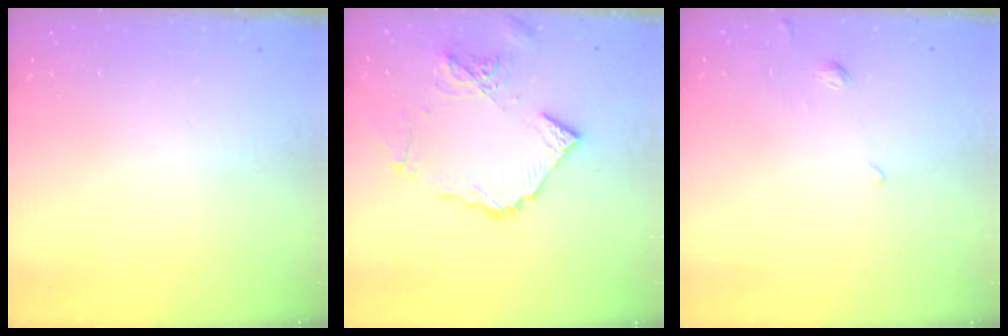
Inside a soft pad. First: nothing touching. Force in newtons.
{"total": 11.7, "press": 11.6, "slide": 1.2}
{"total": 0.8, "press": 0.7, "slide": 0.4}